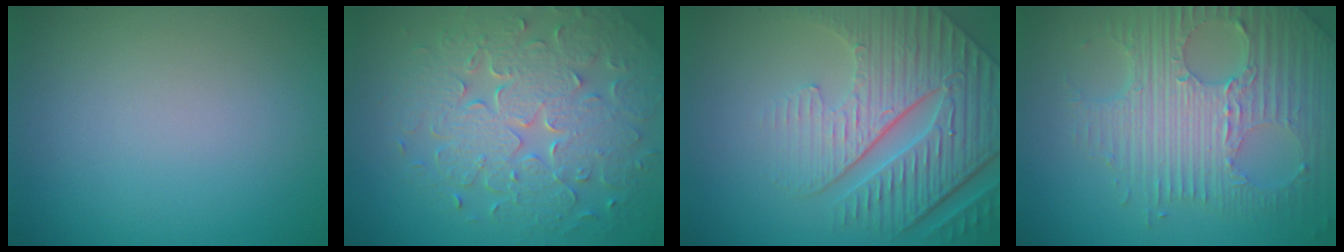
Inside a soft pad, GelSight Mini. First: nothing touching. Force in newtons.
{"total": 8.1, "press": 5.8, "slide": 5.6}
{"total": 7.2, "press": 5.8, "slide": 4.3}
{"total": 8.0, "press": 5.8, "slide": 5.6}